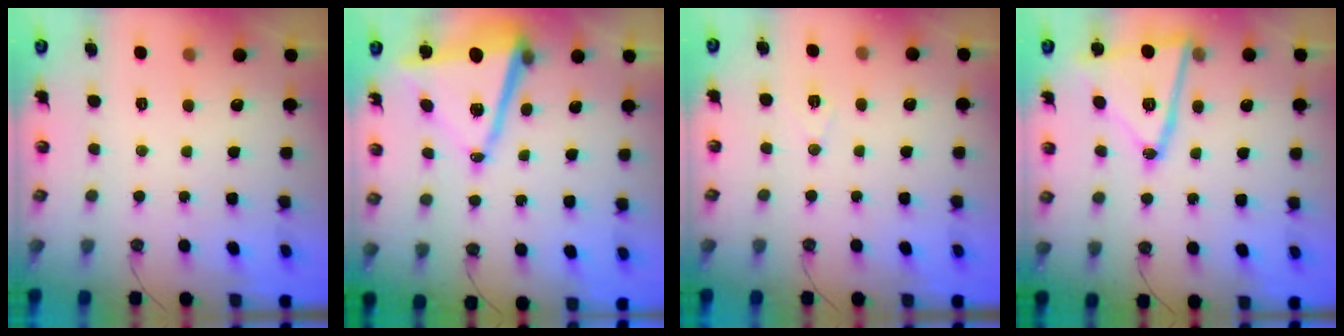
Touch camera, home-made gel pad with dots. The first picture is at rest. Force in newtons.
{"total": 12.7, "press": 12.4, "slide": 2.3}
{"total": 5.9, "press": 3.9, "slide": 4.4}
{"total": 18.1, "press": 18.1, "slide": 1.0}